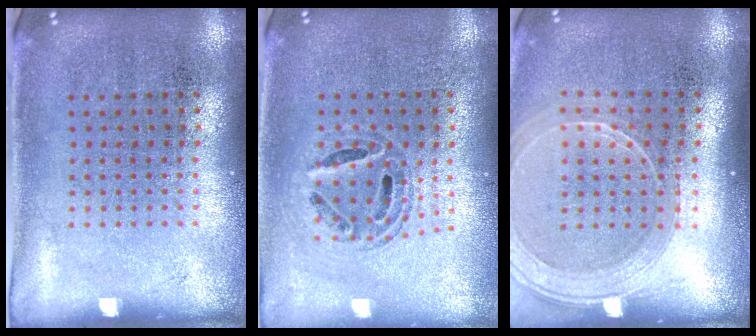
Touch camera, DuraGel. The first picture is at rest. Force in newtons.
{"total": 0.7, "press": 0.7, "slide": 0.2}
{"total": 2.0, "press": 1.8, "slide": 0.8}